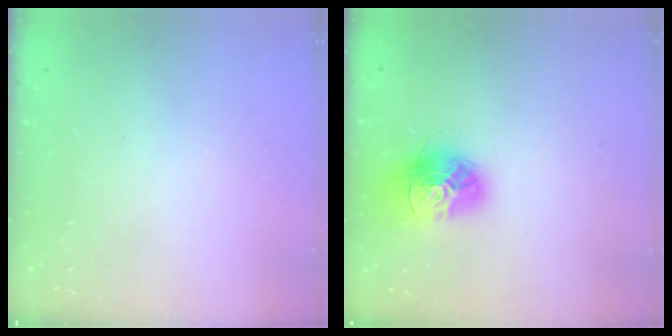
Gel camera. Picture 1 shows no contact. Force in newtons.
{"total": 15.6, "press": 15.5, "slide": 1.4}